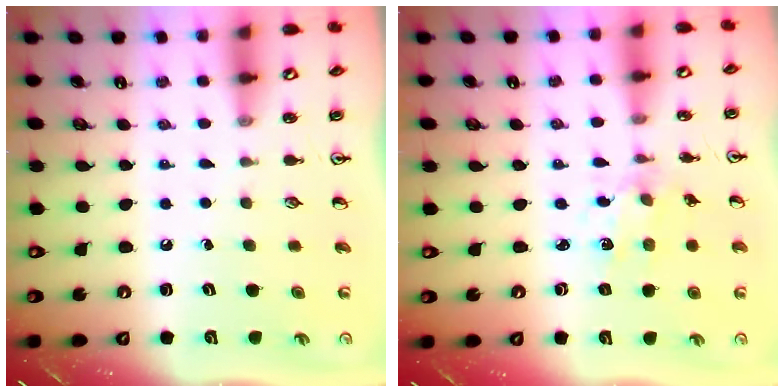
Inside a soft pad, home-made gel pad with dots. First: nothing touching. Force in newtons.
{"total": 2.0, "press": 1.9, "slide": 0.4}